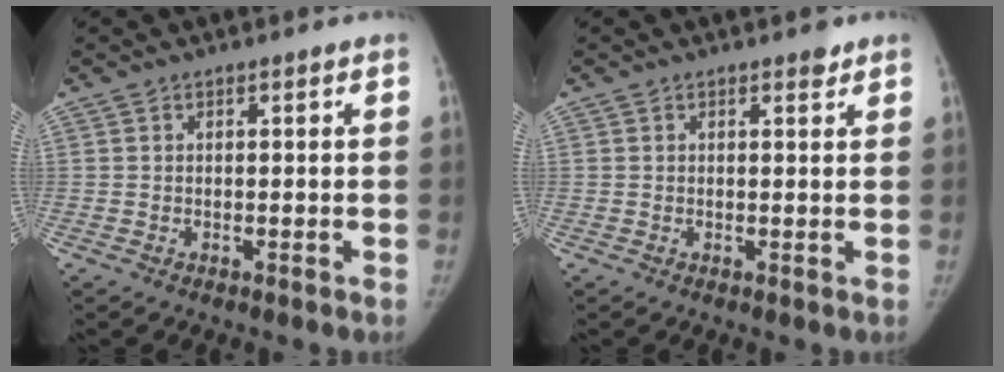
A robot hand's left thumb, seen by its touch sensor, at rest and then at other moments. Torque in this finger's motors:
{"motor_torque": [1.82, 1.18, 0.55, -0.39, 0.04]}